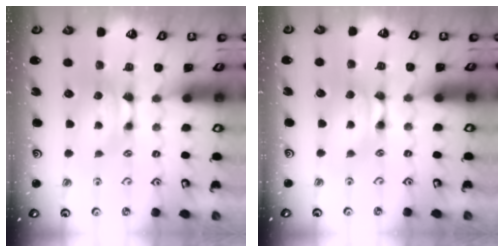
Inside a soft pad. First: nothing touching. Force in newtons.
{"total": 1.5, "press": 1.5, "slide": 0.2}